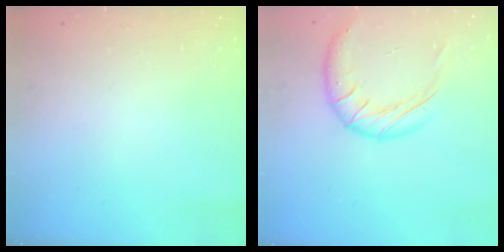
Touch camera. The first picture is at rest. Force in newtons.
{"total": 13.6, "press": 13.5, "slide": 1.5}